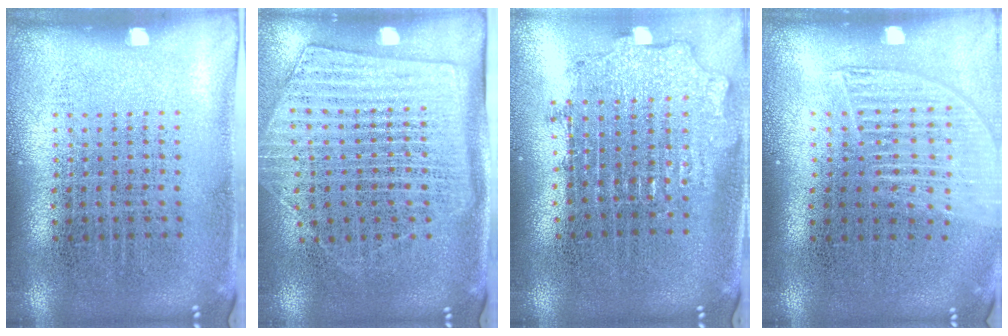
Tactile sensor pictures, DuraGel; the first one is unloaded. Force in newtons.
{"total": 1.7, "press": 1.5, "slide": 0.8}
{"total": 1.9, "press": 1.5, "slide": 1.2}
{"total": 1.5, "press": 1.3, "slide": 0.7}